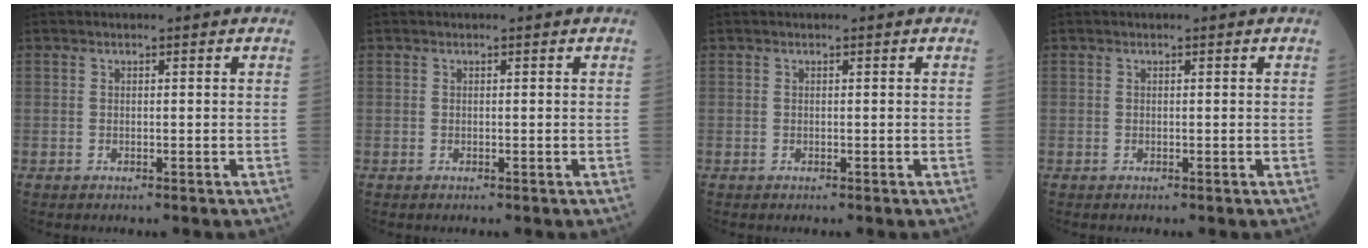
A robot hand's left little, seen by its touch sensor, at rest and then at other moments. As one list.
[{"total": 0.0}, {"total": 0.0}, {"total": 0.0}]